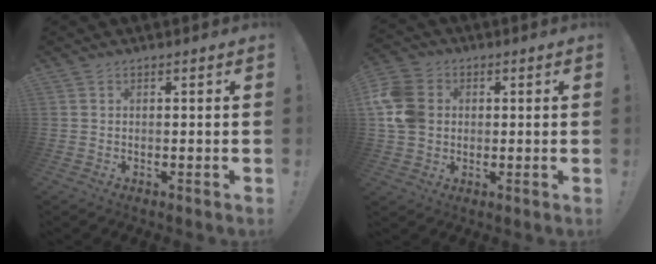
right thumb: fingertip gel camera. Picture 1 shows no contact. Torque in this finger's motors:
{"motor_torque": [0.20, 0.23, 0.20, 0.48, 0.08]}